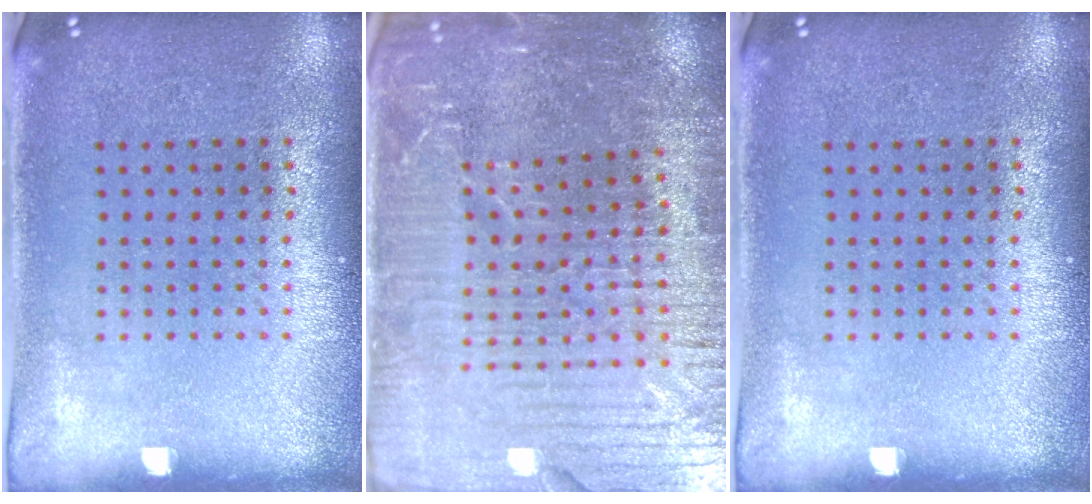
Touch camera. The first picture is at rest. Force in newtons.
{"total": 5.0, "press": 4.7, "slide": 1.7}
{"total": 0.0}